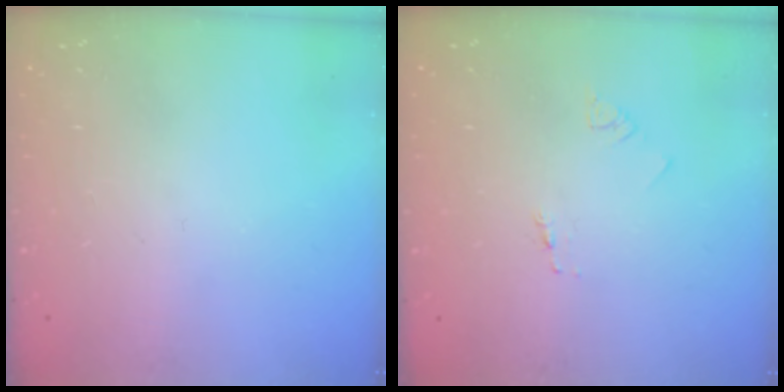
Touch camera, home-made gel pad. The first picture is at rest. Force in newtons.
{"total": 1.7, "press": 1.7, "slide": 0.2}